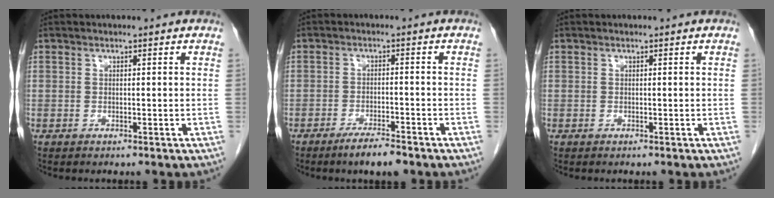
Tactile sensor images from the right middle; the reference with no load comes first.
{"total": 4.7, "force": [-3.6, 0.7, 2.9], "torque": [-0.054, -0.005, -0.061]}
{"total": 0.0}